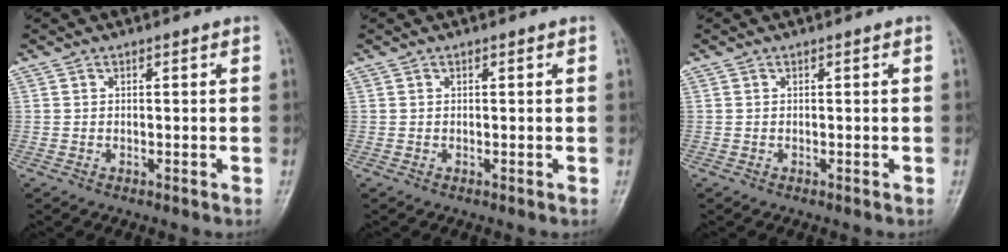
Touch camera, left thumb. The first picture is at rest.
{"total": 0.0}
{"total": 0.0}